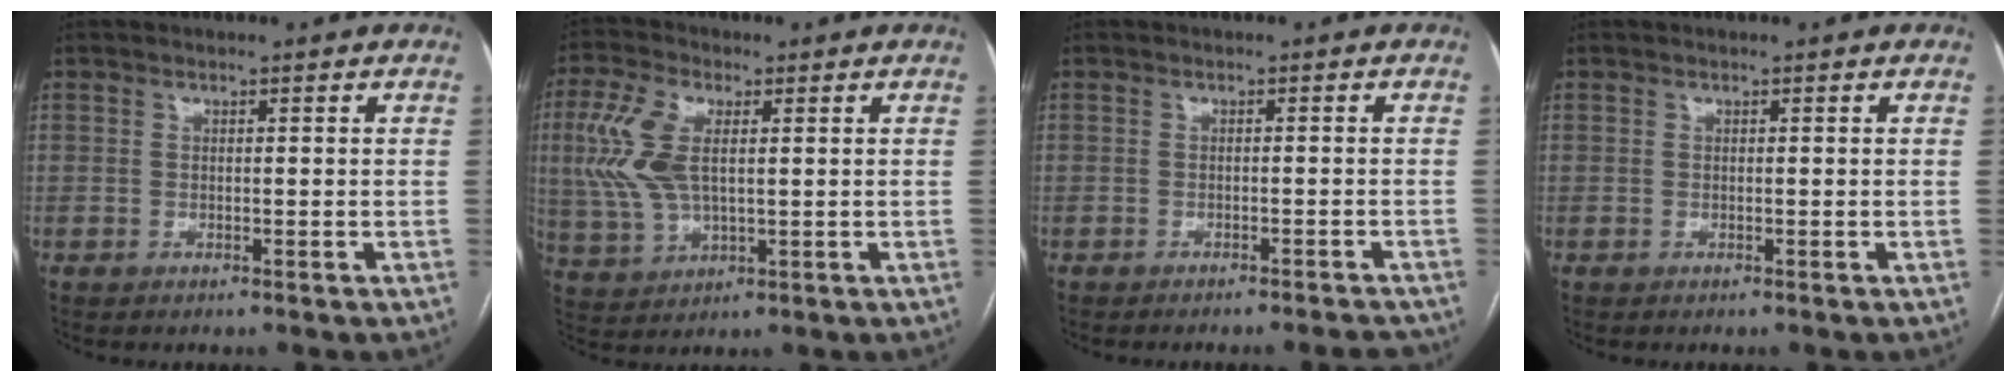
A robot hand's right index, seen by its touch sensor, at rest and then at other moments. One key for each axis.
{"total": 9.9, "fx": 1.9, "fy": 4.5, "fz": 8.6, "tx": -0.216, "ty": 0.012, "tz": 0.040}
{"total": 6.5, "fx": -6.3, "fy": 0.8, "fz": 1.6, "tx": -0.010, "ty": 0.001, "tz": -0.068}
{"total": 0.0}